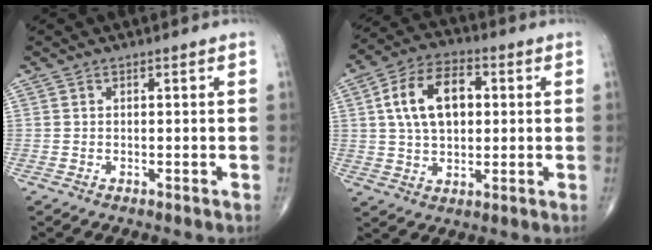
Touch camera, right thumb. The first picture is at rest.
{"total": 12.8, "force": [2.4, 7.9, 9.8], "torque": [-0.155, 0.014, 0.036]}